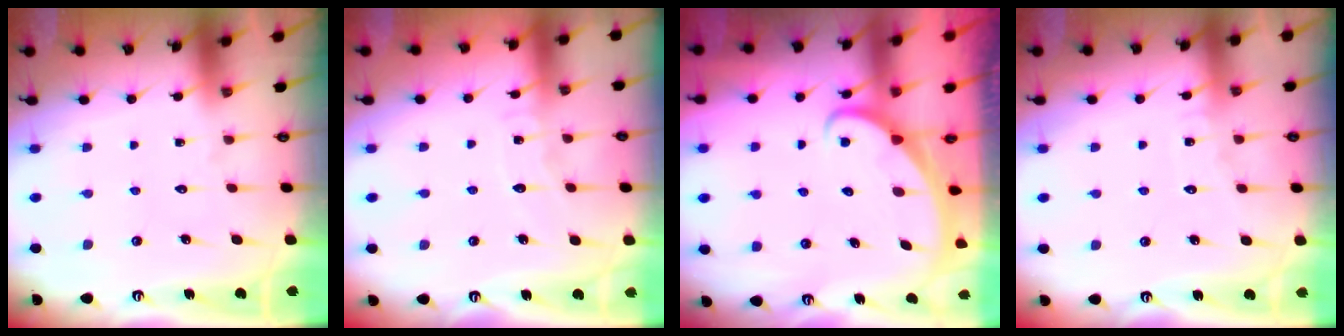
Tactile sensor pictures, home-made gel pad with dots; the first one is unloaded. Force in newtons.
{"total": 5.2, "press": 5.2, "slide": 0.5}
{"total": 2.5, "press": 2.5, "slide": 0.2}
{"total": 4.6, "press": 4.6, "slide": 0.5}